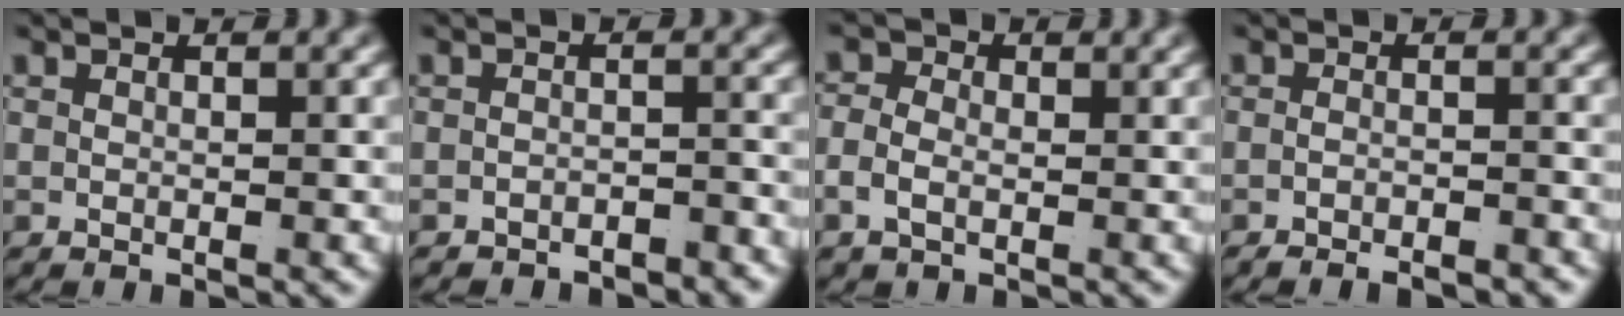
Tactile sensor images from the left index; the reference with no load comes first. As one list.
[{"total": 2.9, "force": [-2.9, 0.2, 0.0], "torque": [0.006, -0.009, -0.046]}, {"total": 2.1, "force": [-0.8, 1.6, 1.1], "torque": [-0.031, -0.011, -0.010]}, {"total": 2.8, "force": [-2.7, 0.2, 0.6], "torque": [-0.009, -0.010, -0.041]}]